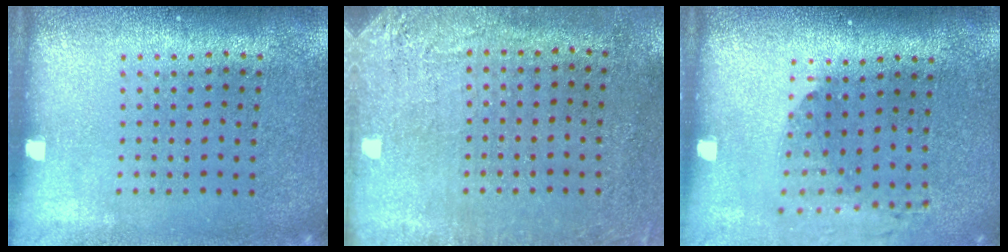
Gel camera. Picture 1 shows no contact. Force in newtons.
{"total": 2.7, "press": 2.3, "slide": 1.4}
{"total": 1.5, "press": 1.4, "slide": 0.6}